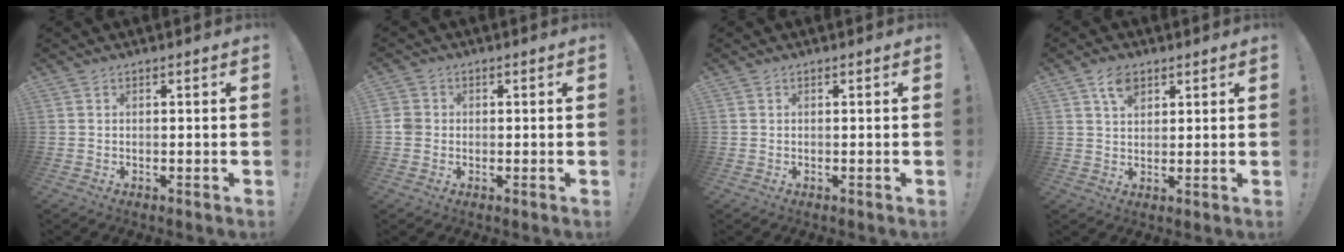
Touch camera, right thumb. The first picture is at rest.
{"total": 3.3, "force": [-0.4, 3.1, 1.3], "torque": [-0.023, 0.003, -0.008]}
{"total": 0.0}
{"total": 5.8, "force": [3.3, 3.5, 3.3], "torque": [-0.050, -0.008, 0.059]}